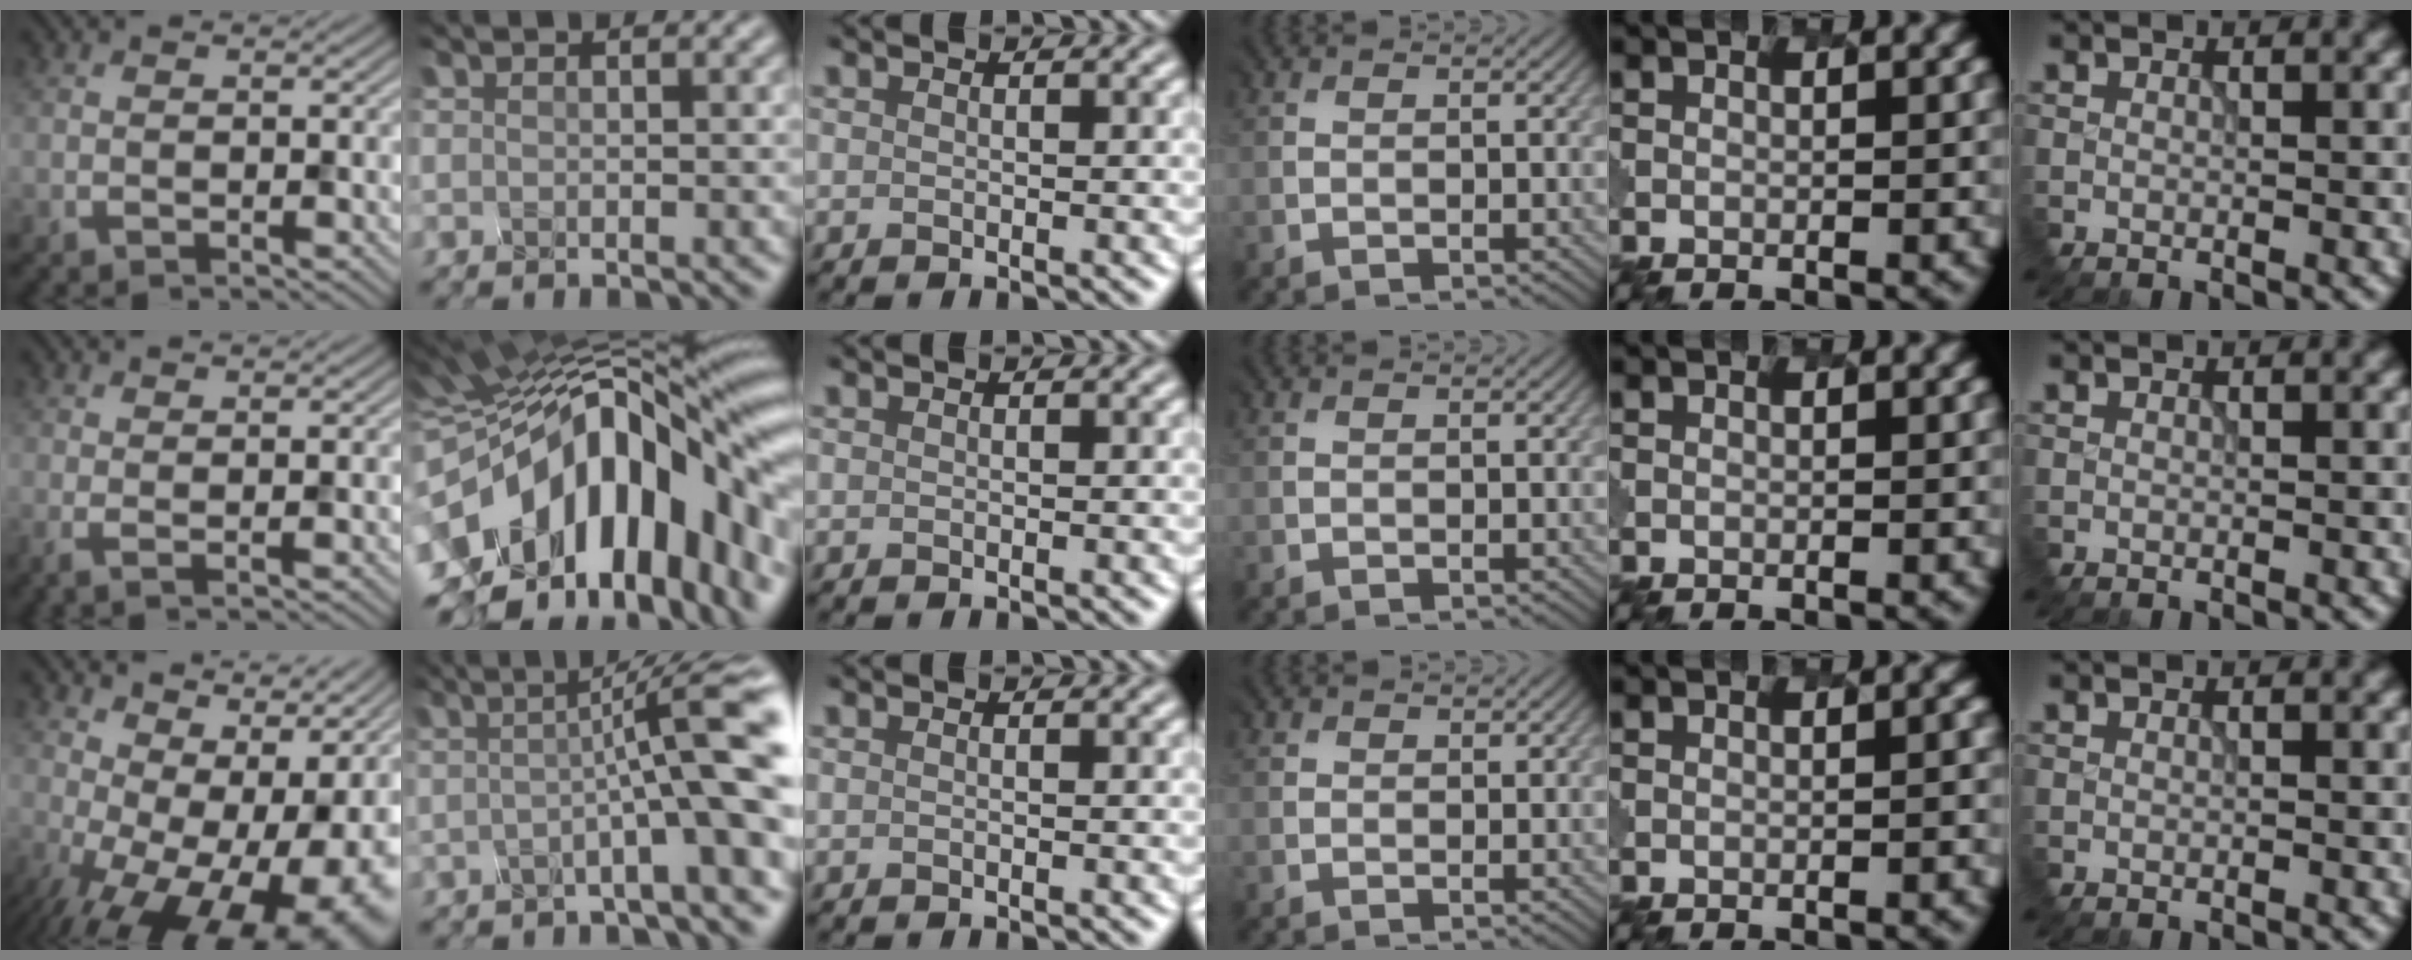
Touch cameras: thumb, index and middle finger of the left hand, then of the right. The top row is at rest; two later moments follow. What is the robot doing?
{"motion": "disassemble", "object": "hinged tin"}